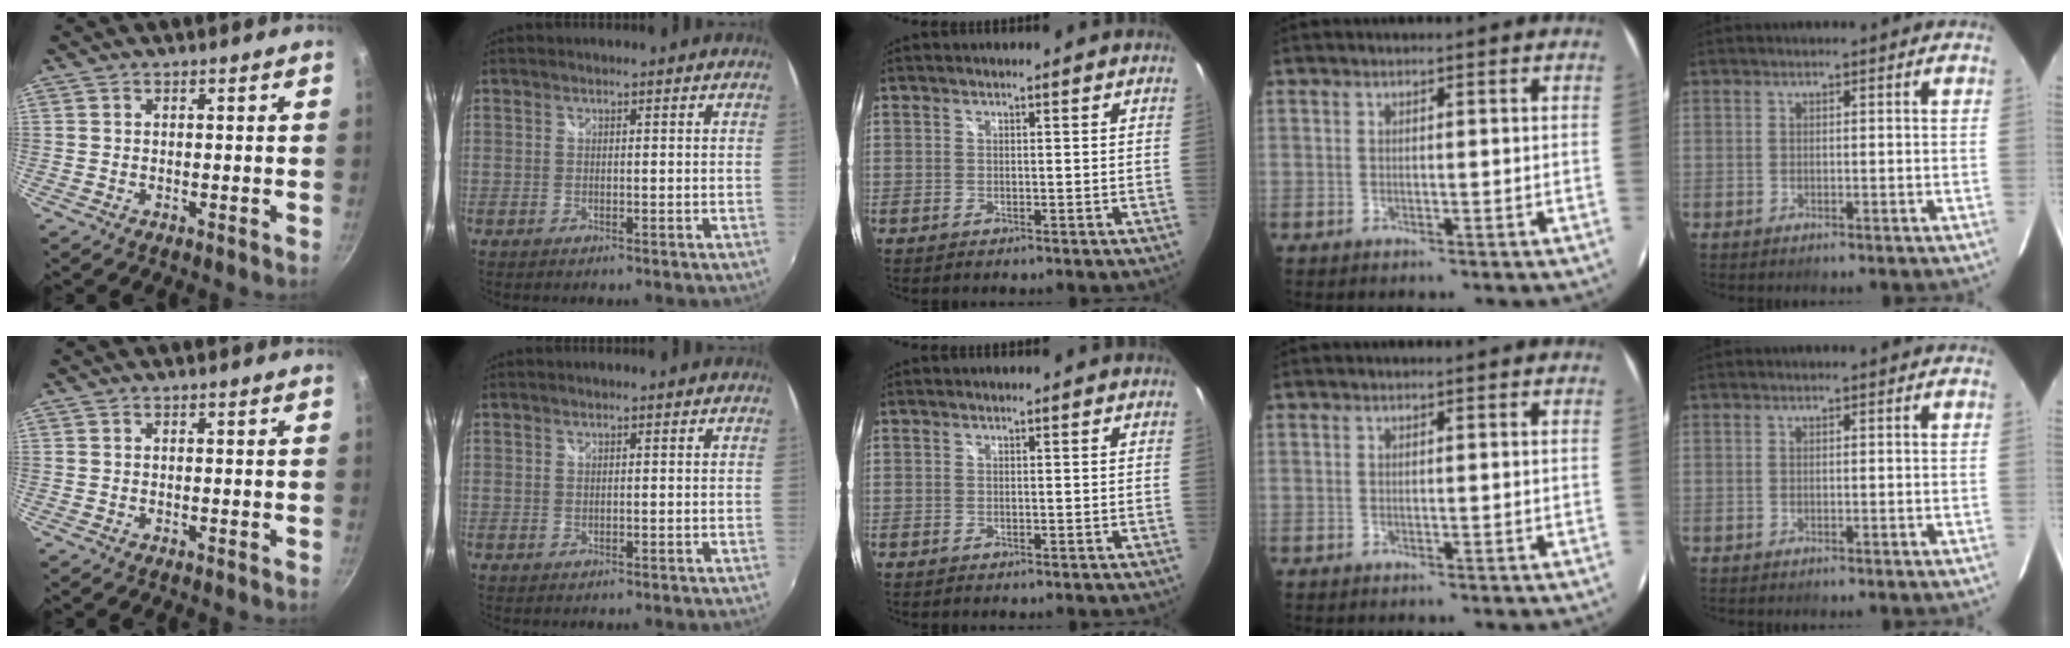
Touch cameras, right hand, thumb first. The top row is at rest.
{}